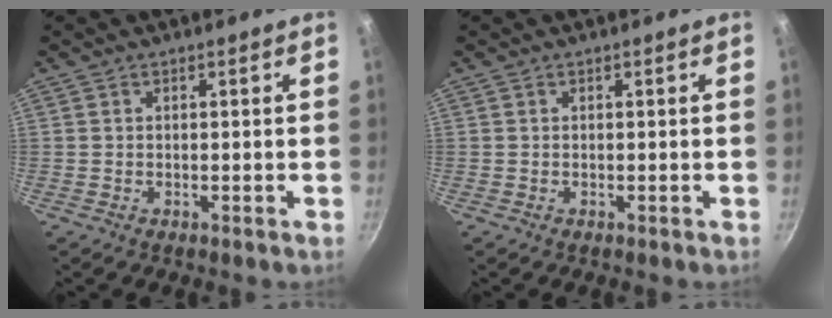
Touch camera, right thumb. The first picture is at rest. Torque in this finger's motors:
{"motor_torque": [-0.02, -0.02, 0.02, -0.01, 0.00]}